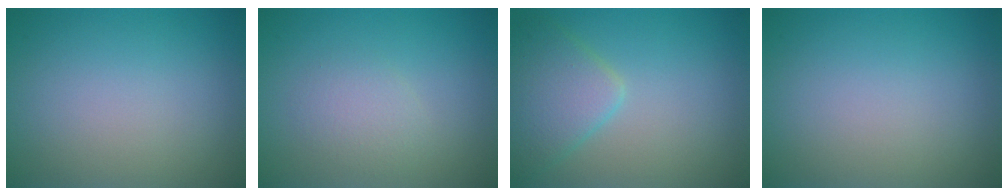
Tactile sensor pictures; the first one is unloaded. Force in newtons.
{"total": 1.7, "press": 1.7, "slide": 0.0}
{"total": 4.0, "press": 3.9, "slide": 0.2}
{"total": 0.0}